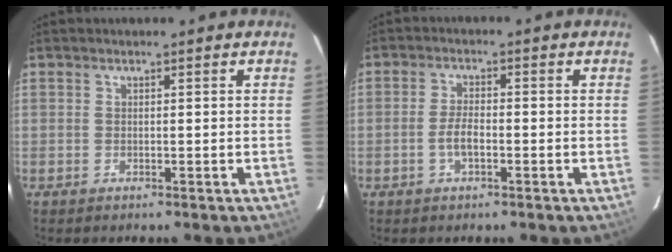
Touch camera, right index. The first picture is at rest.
{"total": 3.5, "force": [-1.3, 1.2, 3.0], "torque": [-0.065, 0.003, -0.024]}